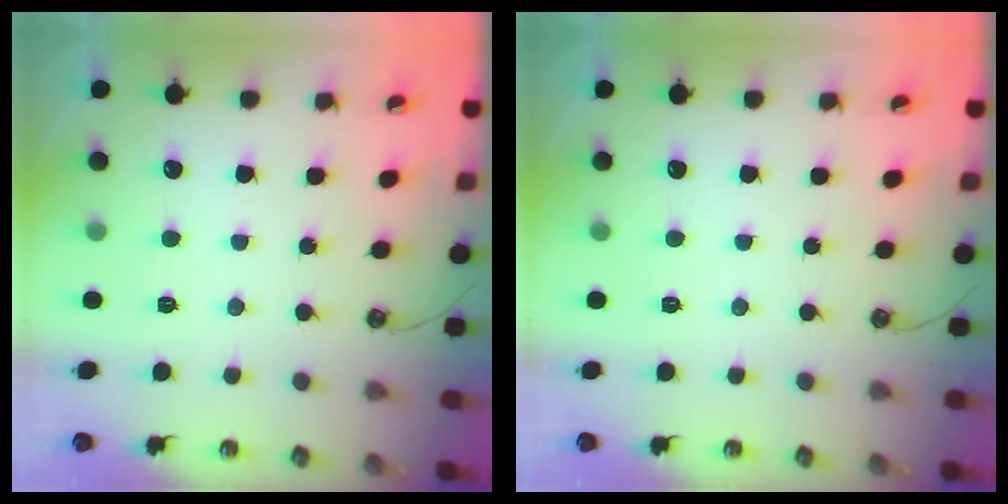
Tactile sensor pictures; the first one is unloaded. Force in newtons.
{"total": 0.0}